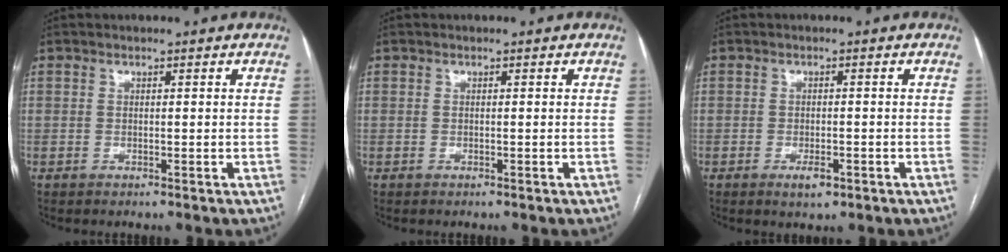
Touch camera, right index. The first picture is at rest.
{"total": 0.0}
{"total": 2.5, "force": [-1.4, 1.0, 1.9], "torque": [-0.029, 0.001, -0.017]}